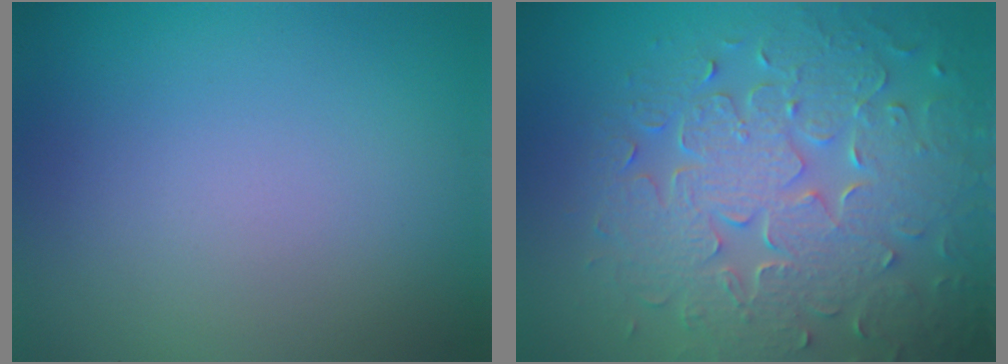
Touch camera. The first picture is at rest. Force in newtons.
{"total": 8.9, "press": 6.4, "slide": 6.2}